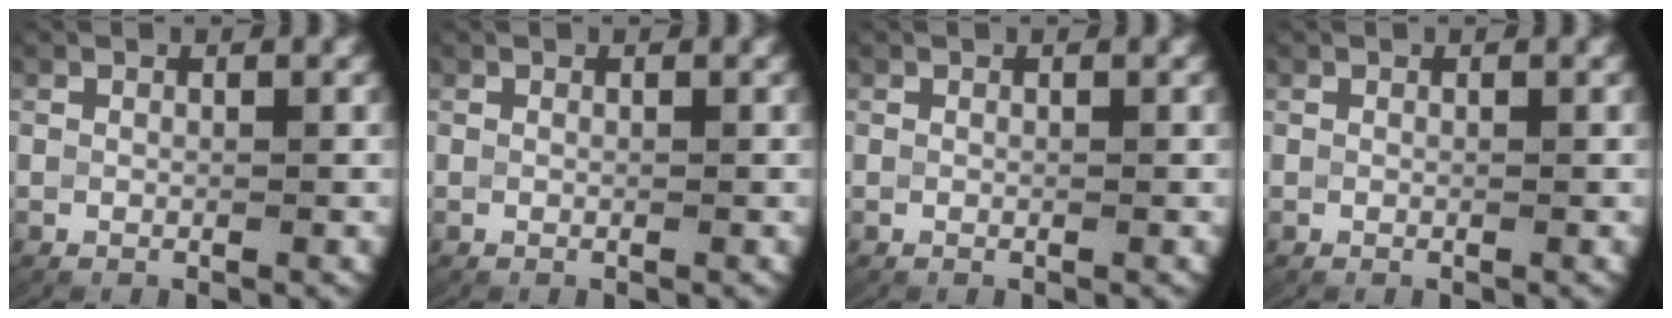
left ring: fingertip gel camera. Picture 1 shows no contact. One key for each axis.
{"total": 0.0}
{"total": 0.0}
{"total": 0.0}